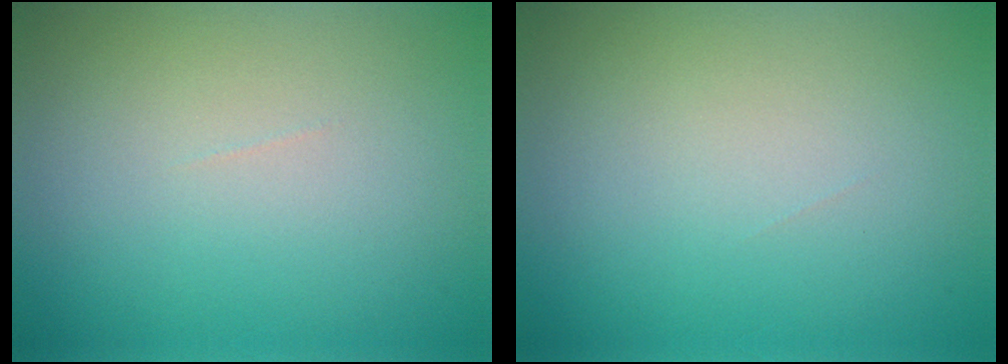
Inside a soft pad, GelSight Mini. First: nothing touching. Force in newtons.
{"total": 0.0}